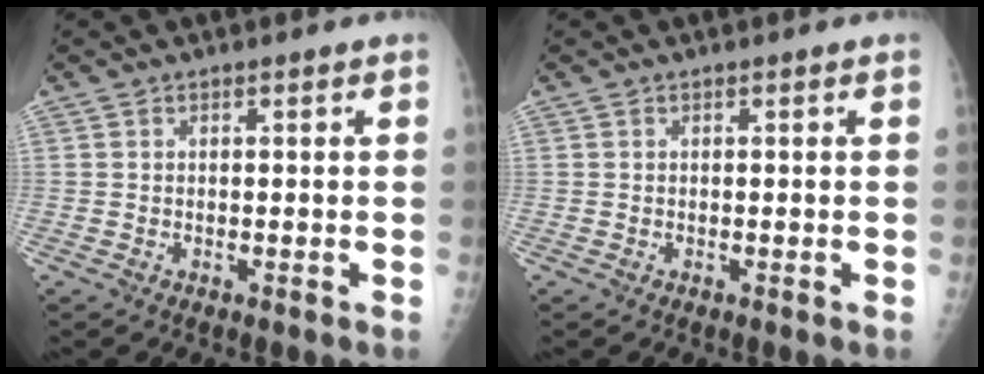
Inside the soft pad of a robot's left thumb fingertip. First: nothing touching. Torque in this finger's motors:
{"motor_torque": [0.00, 0.00, -0.01, 0.00, 0.00]}